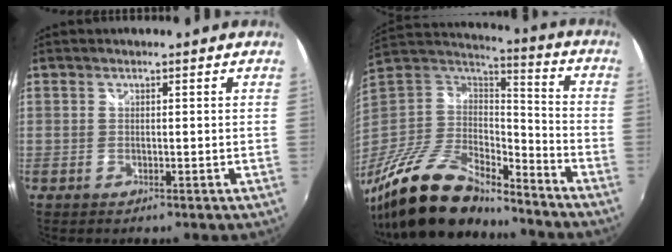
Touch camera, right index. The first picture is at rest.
{"total": 23.2, "force": [-17.6, 9.0, 12.2], "torque": [-0.258, -0.019, -0.309]}